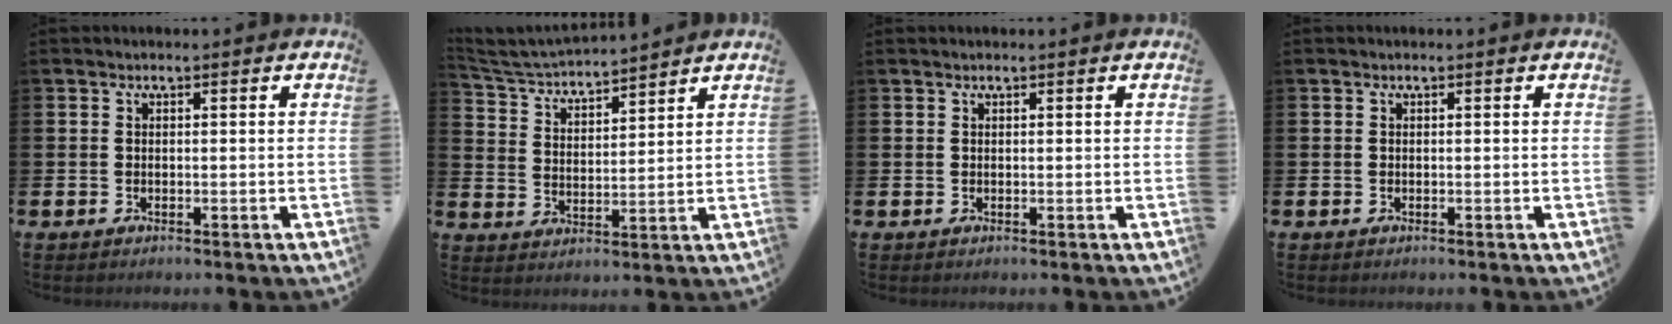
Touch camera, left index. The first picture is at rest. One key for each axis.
{"total": 4.4, "fx": 4.4, "fy": 0.4, "fz": 0.4, "tx": -0.033, "ty": -0.035, "tz": 0.074}
{"total": 0.0}
{"total": 0.0}